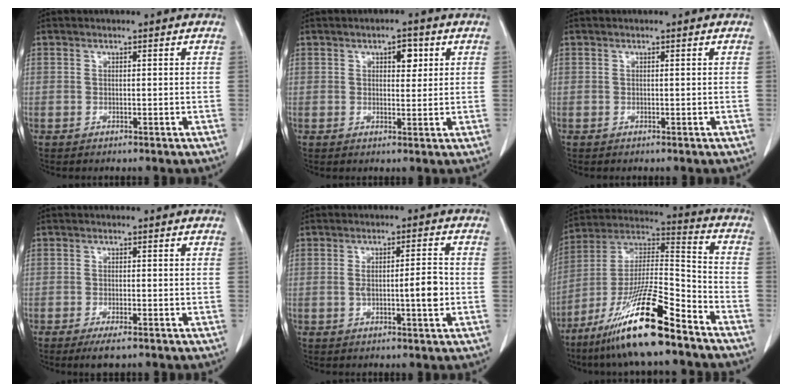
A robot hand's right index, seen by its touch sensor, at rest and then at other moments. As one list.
[{"total": 3.2, "force": [1.3, 1.6, 2.4], "torque": [-0.032, 0.003, 0.018]}, {"total": 0.0}, {"total": 3.0, "force": [-2.0, 0.5, 2.2], "torque": [-0.039, -0.006, -0.032]}, {"total": 5.1, "force": [-0.6, 0.8, 5.0], "torque": [-0.088, 0.008, -0.005]}, {"total": 18.7, "force": [-12.6, 1.5, 13.8], "torque": [-0.274, -0.020, -0.228]}]